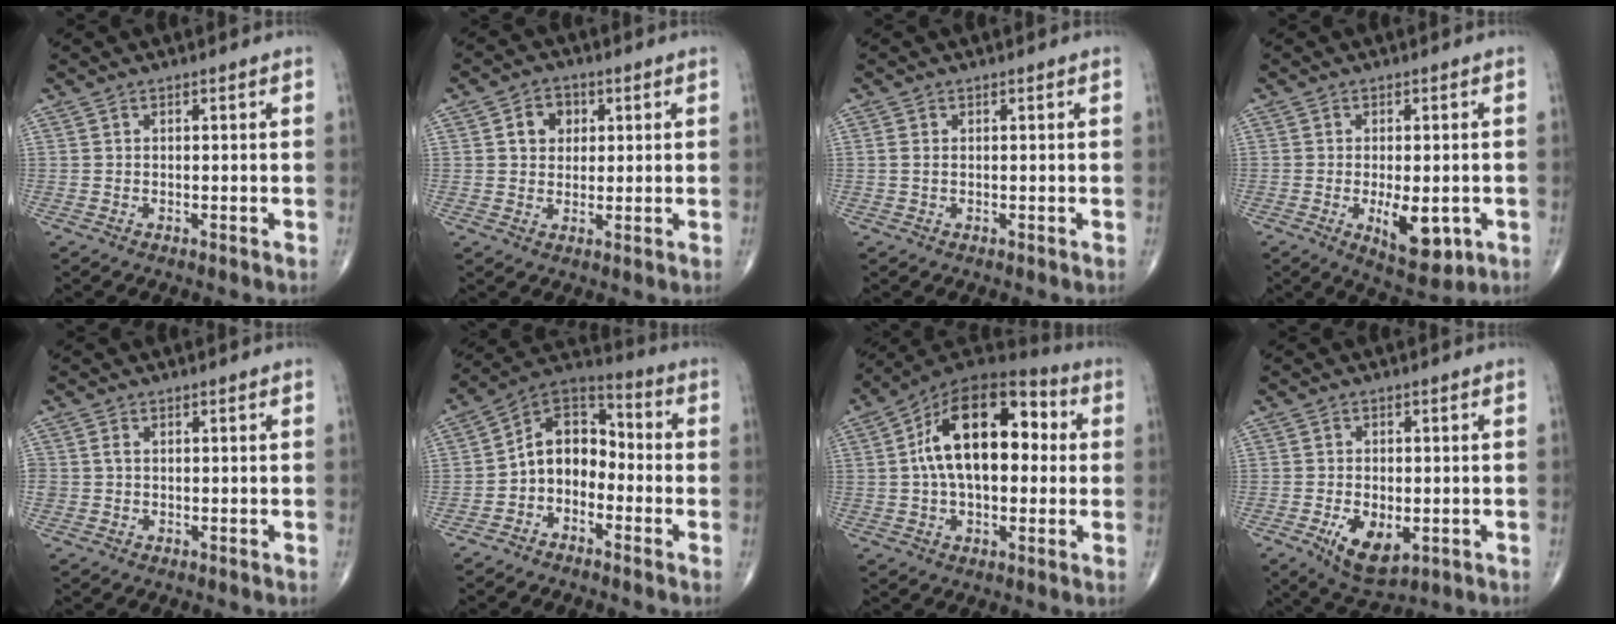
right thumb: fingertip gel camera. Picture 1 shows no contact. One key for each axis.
{"total": 5.2, "fx": 1.4, "fy": 4.3, "fz": 2.6, "tx": -0.016, "ty": 0.002, "tz": 0.020}
{"total": 1.1, "fx": 0.1, "fy": 0.7, "fz": 0.9, "tx": -0.022, "ty": 0.003, "tz": 0.001}
{"total": 8.9, "fx": -2.3, "fy": 3.9, "fz": 7.6, "tx": -0.099, "ty": -0.013, "tz": -0.024}
{"total": 1.4, "fx": 0.1, "fy": 1.1, "fz": 0.8, "tx": -0.014, "ty": 0.001, "tz": 0.004}
{"total": 10.1, "fx": -2.8, "fy": 7.4, "fz": 6.4, "tx": -0.077, "ty": 0.058, "tz": -0.068}
{"total": 20.3, "fx": 2.5, "fy": 11.4, "fz": 16.6, "tx": -0.254, "ty": 0.035, "tz": 0.029}
{"total": 8.4, "fx": -2.5, "fy": 4.5, "fz": 6.6, "tx": -0.103, "ty": -0.007, "tz": -0.030}